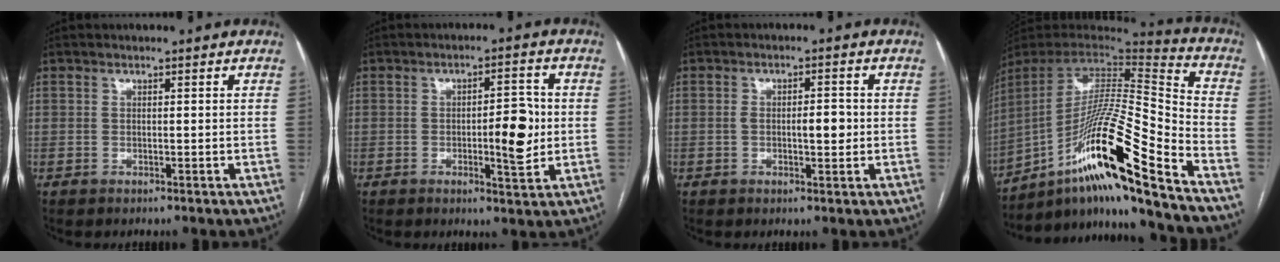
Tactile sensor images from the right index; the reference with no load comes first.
{"total": 6.8, "force": [-0.6, 1.9, 6.6], "torque": [-0.091, 0.003, -0.006]}
{"total": 3.9, "force": [-0.3, 1.4, 3.6], "torque": [-0.061, 0.005, -0.001]}
{"total": 22.8, "force": [-14.2, -0.6, 17.8], "torque": [-0.314, -0.004, -0.259]}